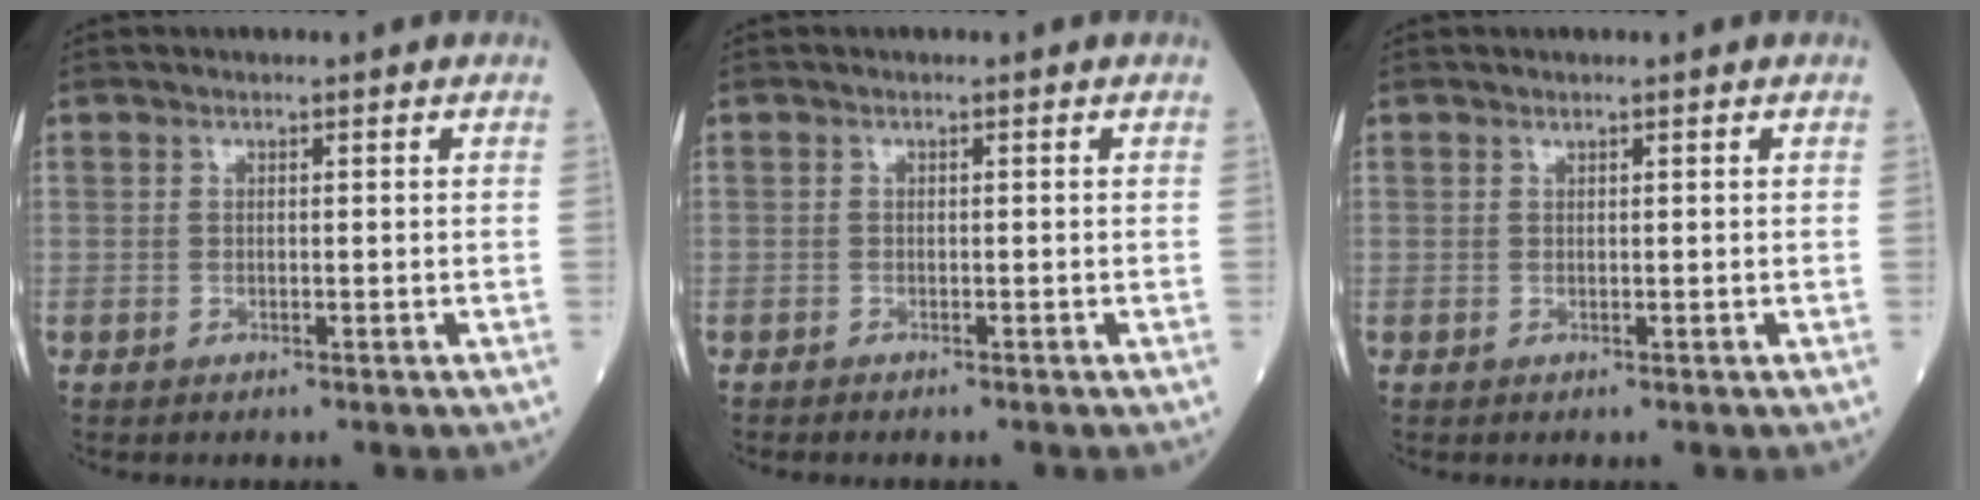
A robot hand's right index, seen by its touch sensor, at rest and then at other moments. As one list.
[{"total": 0.6, "force": [-0.6, 0.1, 0.1], "torque": [-0.006, 0.000, -0.012]}, {"total": 0.0}]